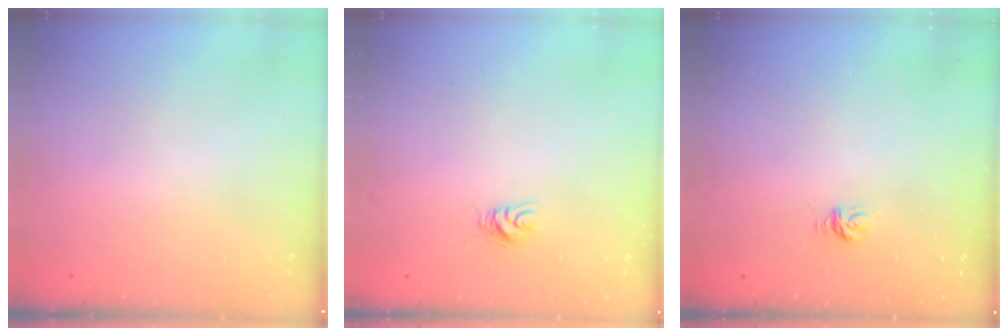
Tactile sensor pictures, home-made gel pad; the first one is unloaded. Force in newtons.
{"total": 5.0, "press": 5.0, "slide": 0.3}
{"total": 3.8, "press": 3.8, "slide": 0.2}